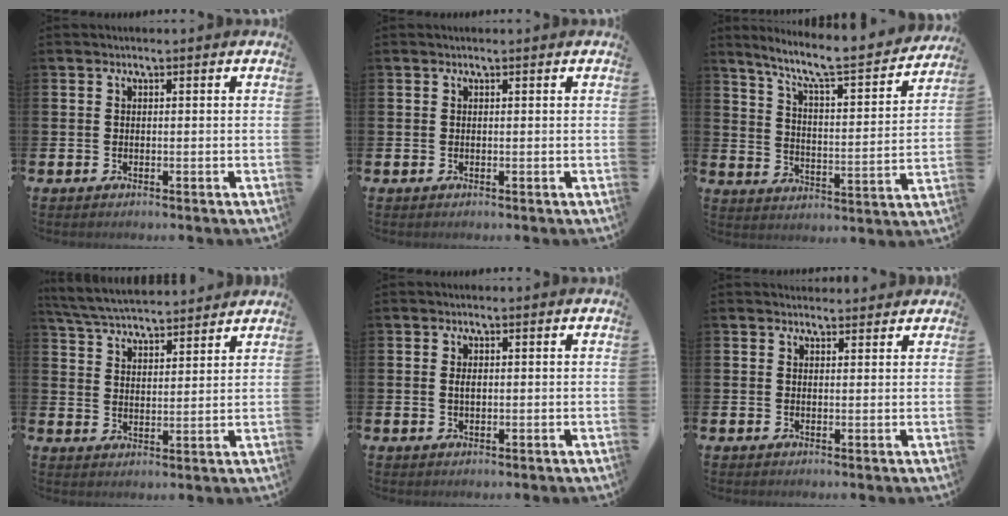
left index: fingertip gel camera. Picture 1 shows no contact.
{"total": 0.0}
{"total": 8.2, "force": [7.2, 0.9, 3.8], "torque": [-0.099, -0.054, 0.115]}
{"total": 5.5, "force": [5.5, 0.5, 0.8], "torque": [-0.037, -0.033, 0.097]}
{"total": 1.2, "force": [0.2, 0.6, 1.0], "torque": [-0.014, 0.003, 0.000]}
{"total": 2.2, "force": [2.1, 0.7, -0.1], "torque": [0.009, -0.009, 0.036]}